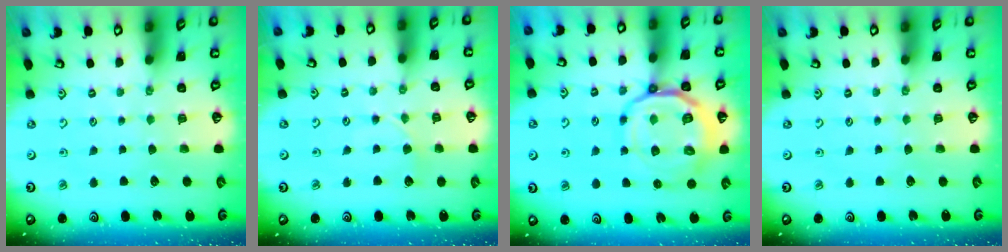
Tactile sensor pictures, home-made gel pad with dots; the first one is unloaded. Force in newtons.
{"total": 2.2, "press": 2.2, "slide": 0.3}
{"total": 15.9, "press": 15.8, "slide": 2.0}
{"total": 0.0}